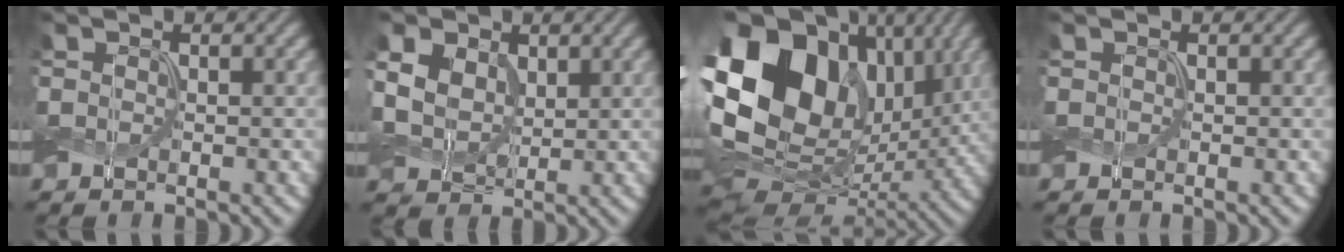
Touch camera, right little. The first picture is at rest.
{"total": 6.1, "force": [1.7, 4.5, 3.7], "torque": [-0.115, 0.009, 0.025]}
{"total": 19.8, "force": [4.2, 14.3, 13.1], "torque": [-0.266, 0.019, 0.082]}
{"total": 0.0}